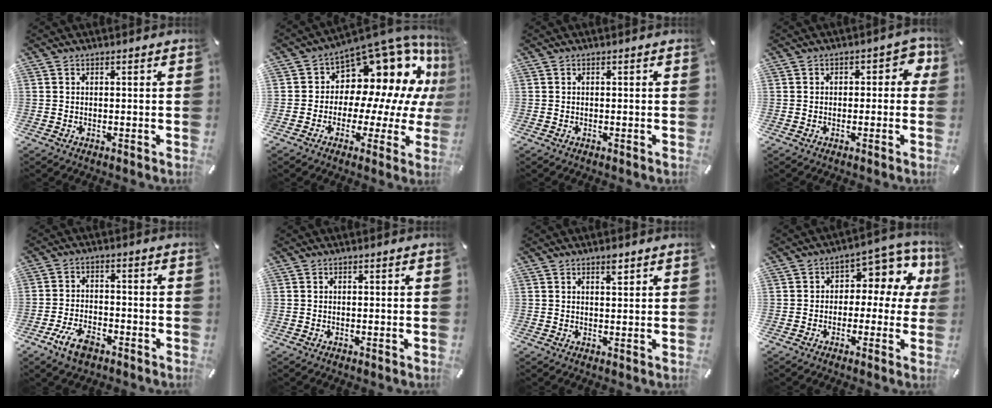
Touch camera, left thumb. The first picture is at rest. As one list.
[{"total": 14.0, "force": [8.3, 8.5, 7.5], "torque": [-0.114, -0.092, 0.141]}, {"total": 0.0}, {"total": 4.1, "force": [-0.2, 2.9, 3.0], "torque": [-0.033, 0.007, -0.011]}, {"total": 7.6, "force": [-4.4, 3.9, 4.8], "torque": [-0.103, 0.016, -0.081]}, {"total": 0.0}, {"total": 2.2, "force": [1.5, 0.8, 1.5], "torque": [-0.023, -0.002, 0.025]}, {"total": 8.9, "force": [1.7, 6.2, 6.2], "torque": [-0.073, -0.011, 0.026]}]